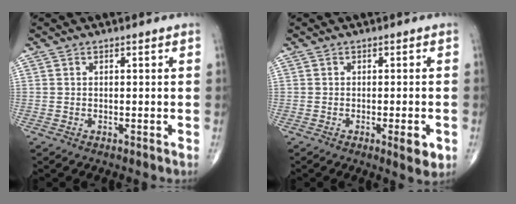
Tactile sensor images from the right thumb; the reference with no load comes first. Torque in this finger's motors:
{"motor_torque": [1.03, 0.56, -0.11, -0.10, 0.11]}